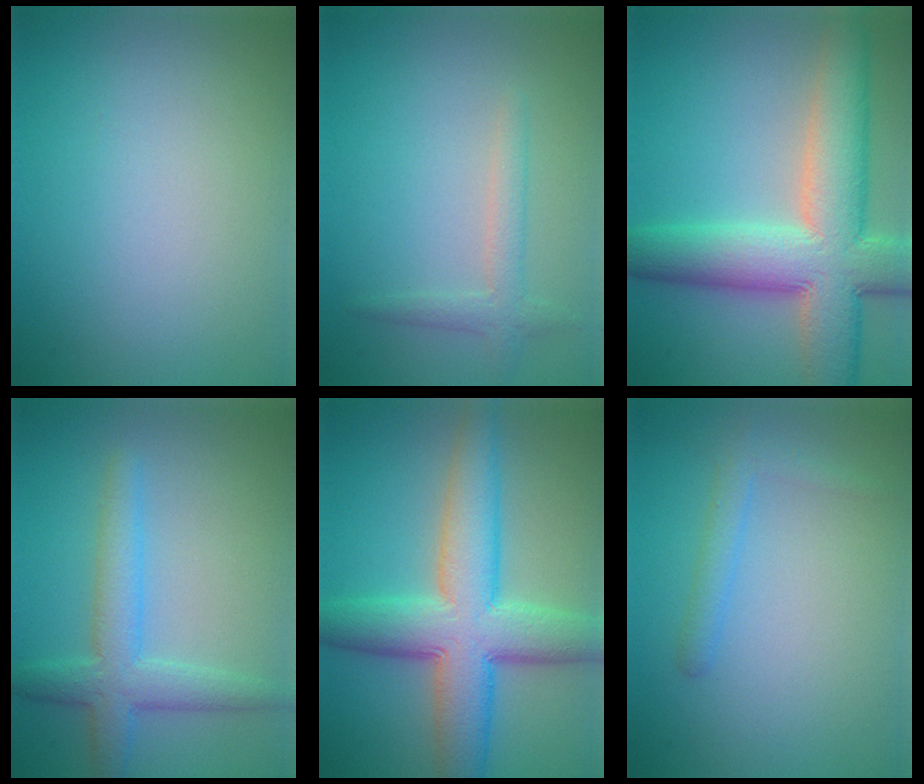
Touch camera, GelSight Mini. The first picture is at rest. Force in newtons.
{"total": 2.0, "press": 2.0, "slide": 0.0}
{"total": 11.1, "press": 11.0, "slide": 0.5}
{"total": 4.3, "press": 4.3, "slide": 0.2}
{"total": 9.5, "press": 9.5, "slide": 0.0}
{"total": 1.7, "press": 1.7, "slide": 0.1}